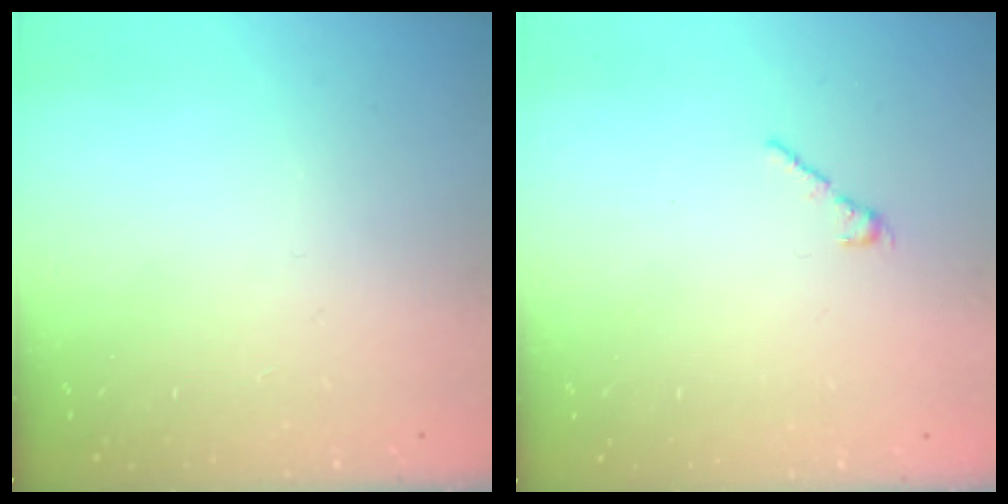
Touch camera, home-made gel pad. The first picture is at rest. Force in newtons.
{"total": 2.5, "press": 2.4, "slide": 0.7}